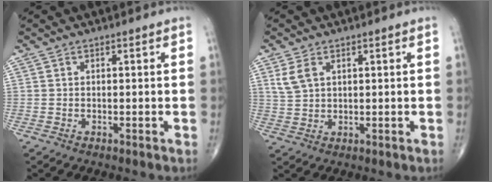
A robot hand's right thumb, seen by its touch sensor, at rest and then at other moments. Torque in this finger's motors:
{"motor_torque": [-0.25, 0.25, 0.12, -0.01, 0.00]}